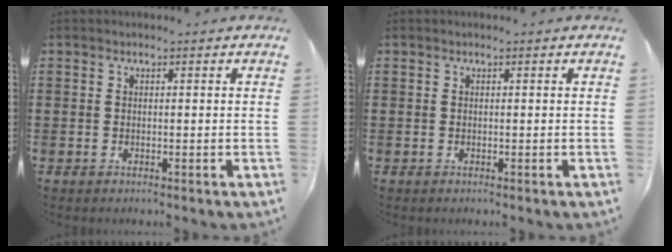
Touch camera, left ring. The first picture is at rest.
{"total": 0.0}